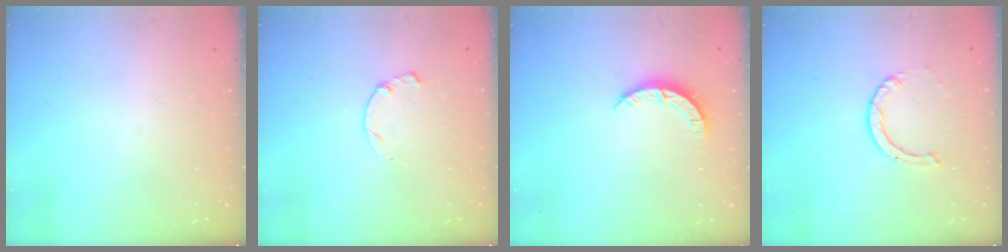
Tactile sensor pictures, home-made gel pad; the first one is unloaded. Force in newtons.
{"total": 0.5, "press": 0.4, "slide": 0.3}
{"total": 3.5, "press": 3.5, "slide": 0.3}
{"total": 2.2, "press": 2.2, "slide": 0.2}